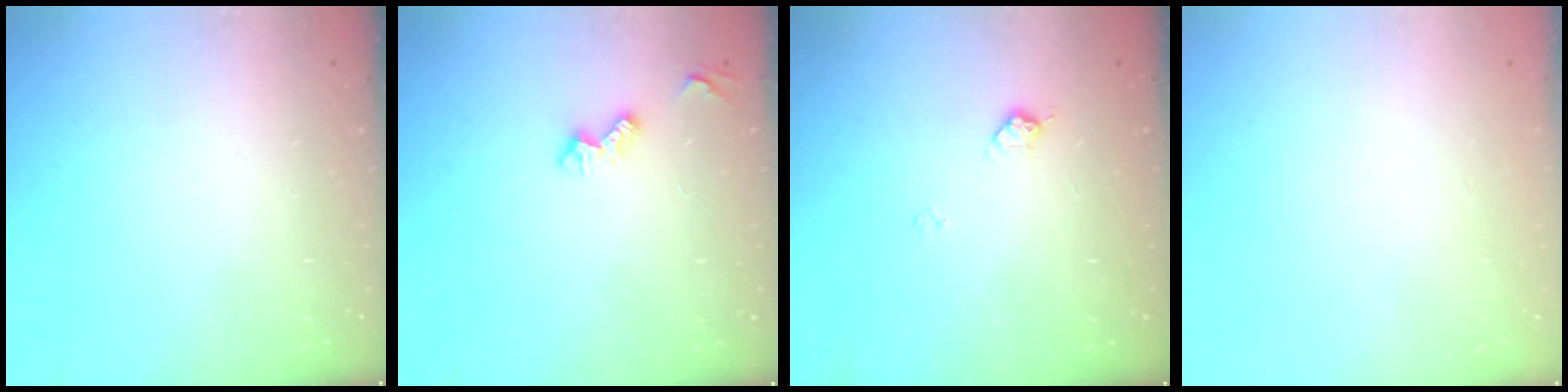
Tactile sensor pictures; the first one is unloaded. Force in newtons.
{"total": 4.9, "press": 4.9, "slide": 0.7}
{"total": 6.2, "press": 6.1, "slide": 0.8}
{"total": 0.0}